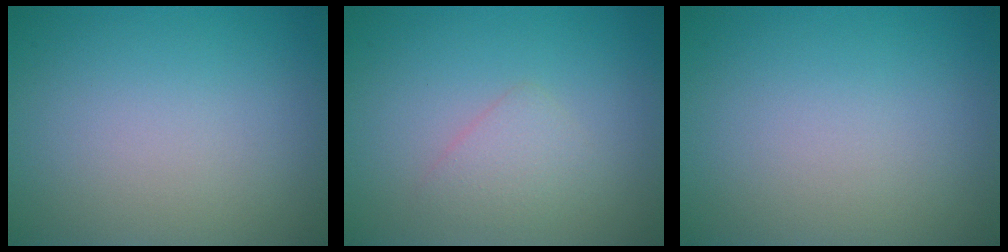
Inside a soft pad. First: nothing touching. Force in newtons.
{"total": 1.7, "press": 1.7, "slide": 0.0}
{"total": 0.0}